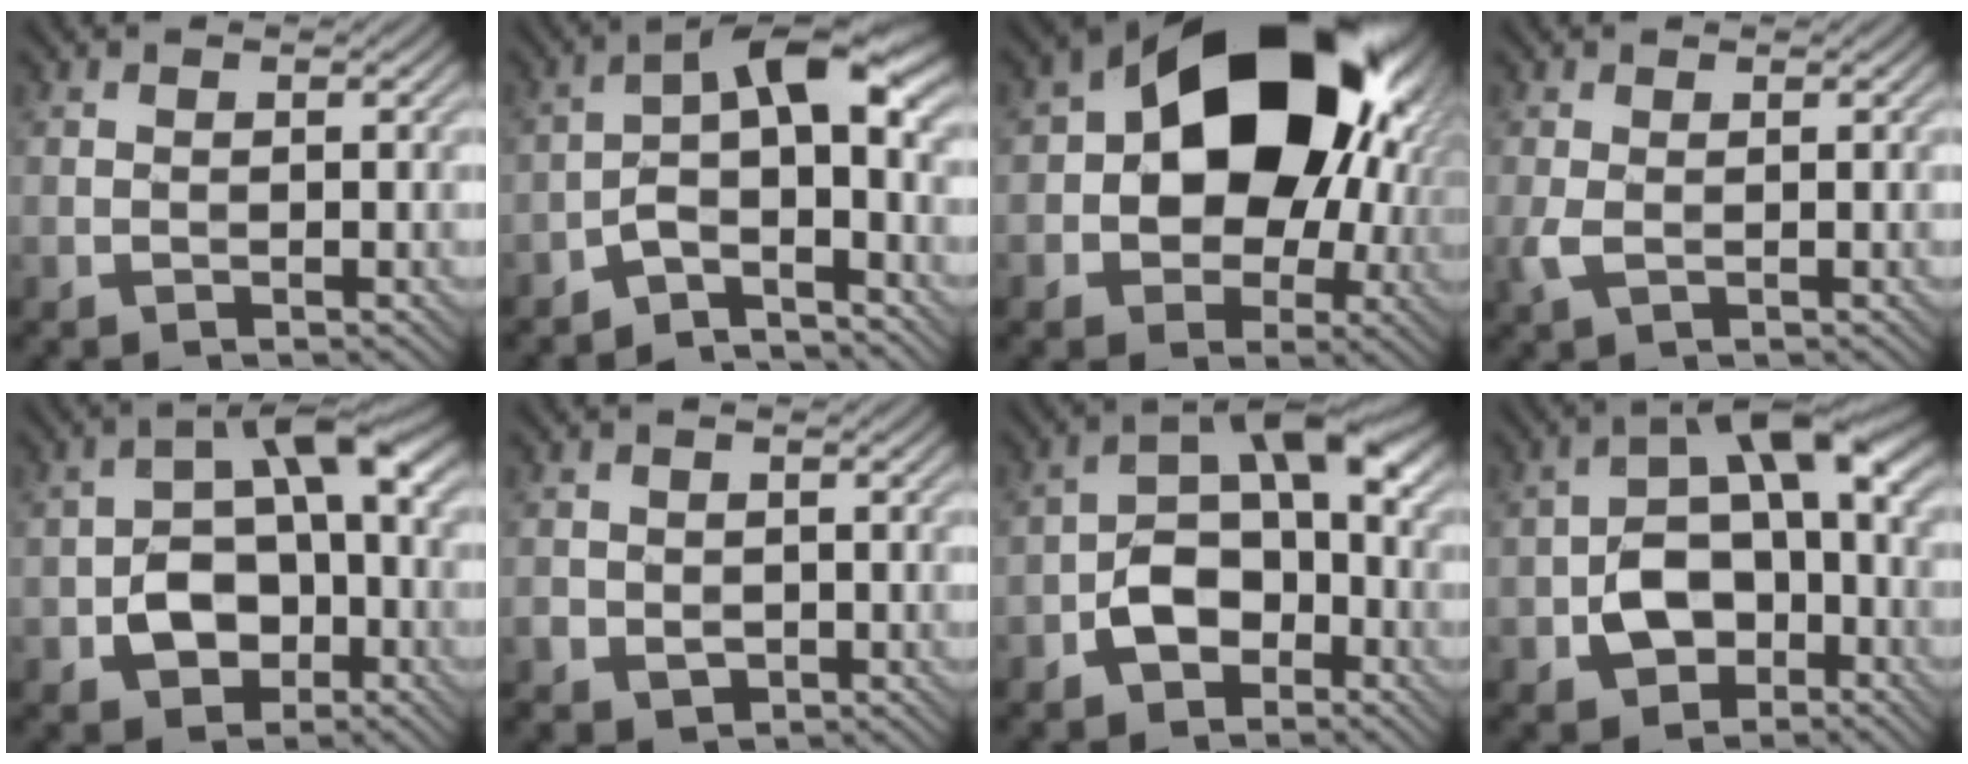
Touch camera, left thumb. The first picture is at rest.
{"total": 7.8, "force": [-3.2, 2.6, 6.7], "torque": [-0.107, 0.014, -0.072]}
{"total": 17.9, "force": [2.6, 12.7, 12.3], "torque": [-0.170, -0.005, 0.044]}
{"total": 1.7, "force": [-0.1, 0.7, 1.5], "torque": [-0.042, 0.001, -0.003]}
{"total": 8.8, "force": [-2.5, 5.8, 6.2], "torque": [-0.096, -0.001, -0.053]}
{"total": 2.4, "force": [-0.8, 2.0, 1.0], "torque": [-0.023, -0.011, -0.015]}
{"total": 7.4, "force": [-3.0, 4.6, 4.9], "torque": [-0.074, 0.007, -0.070]}
{"total": 9.8, "force": [-2.8, 6.2, 7.0], "torque": [-0.119, -0.001, -0.059]}